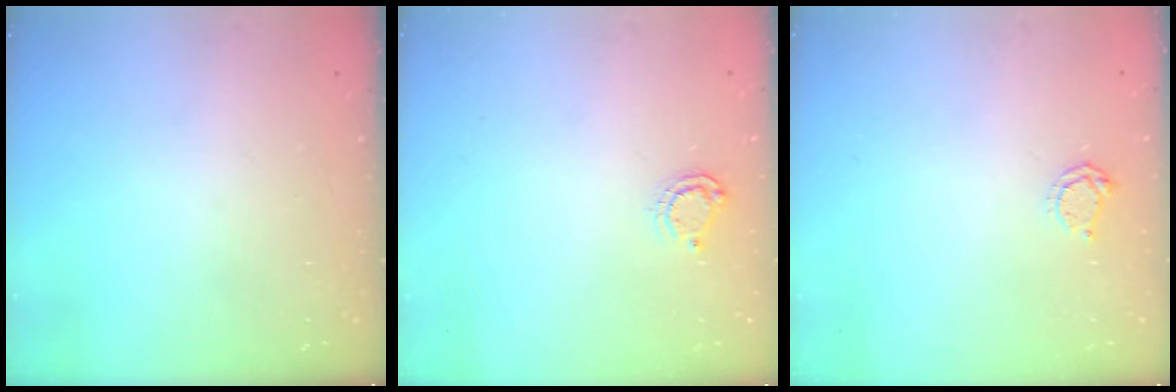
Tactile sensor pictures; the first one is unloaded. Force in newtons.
{"total": 5.1, "press": 5.0, "slide": 0.5}
{"total": 4.4, "press": 4.3, "slide": 0.5}